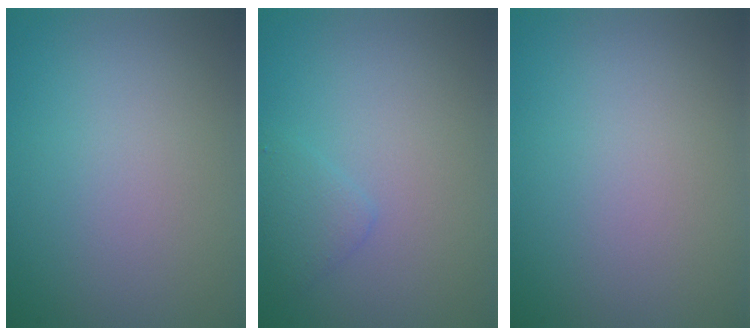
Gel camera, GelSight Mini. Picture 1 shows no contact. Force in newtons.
{"total": 1.3, "press": 1.3, "slide": 0.1}
{"total": 0.0}